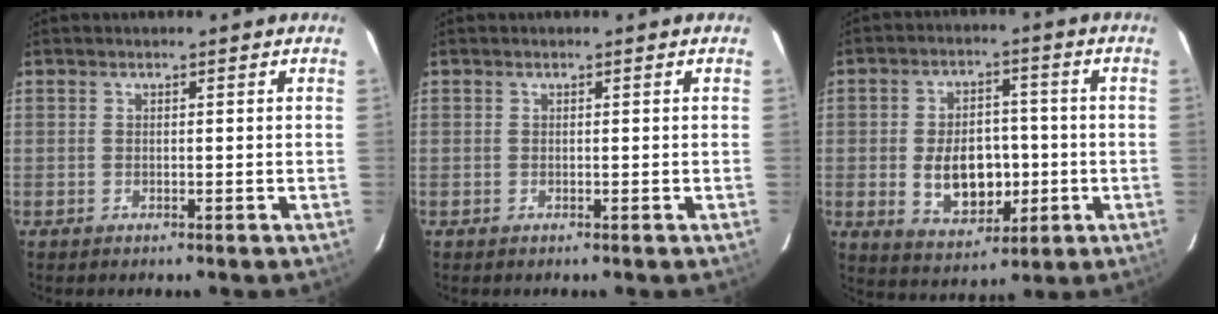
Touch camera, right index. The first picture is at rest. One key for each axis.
{"total": 0.0}
{"total": 11.2, "fx": -1.7, "fy": 7.3, "fz": 8.3, "tx": -0.161, "ty": 0.005, "tz": -0.009}